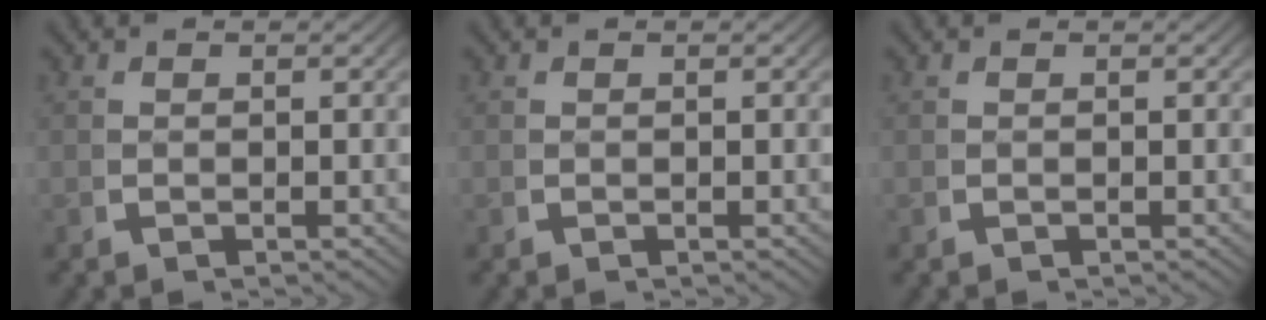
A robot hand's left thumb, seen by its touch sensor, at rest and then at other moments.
{"total": 0.0}
{"total": 0.0}